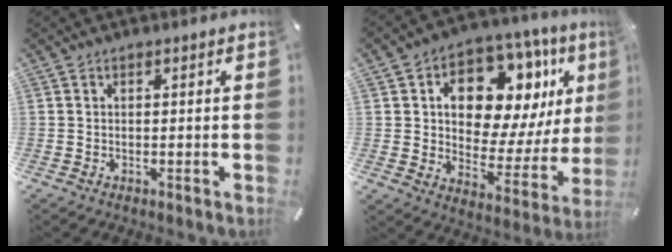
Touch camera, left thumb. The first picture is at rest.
{"total": 15.4, "force": [7.4, 10.0, 9.0], "torque": [-0.128, -0.054, 0.133]}